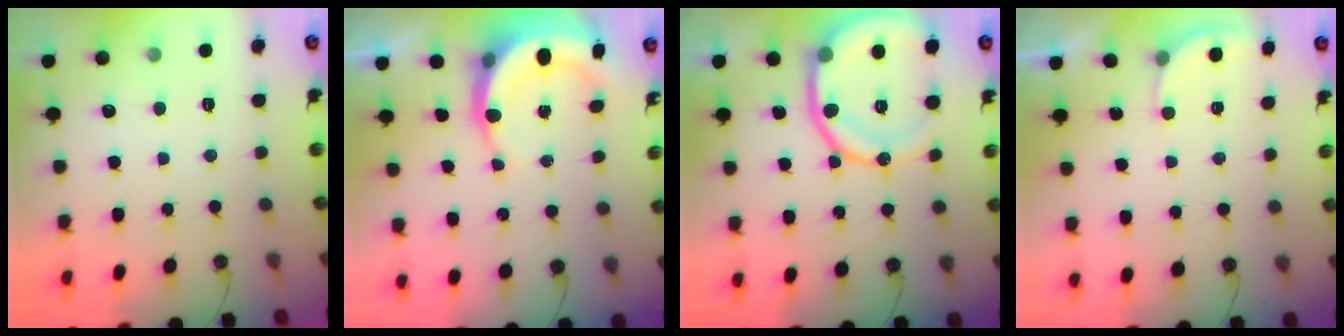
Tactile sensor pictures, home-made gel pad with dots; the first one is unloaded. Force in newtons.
{"total": 6.5, "press": 6.4, "slide": 0.9}
{"total": 15.5, "press": 15.4, "slide": 2.1}
{"total": 2.1, "press": 2.1, "slide": 0.2}